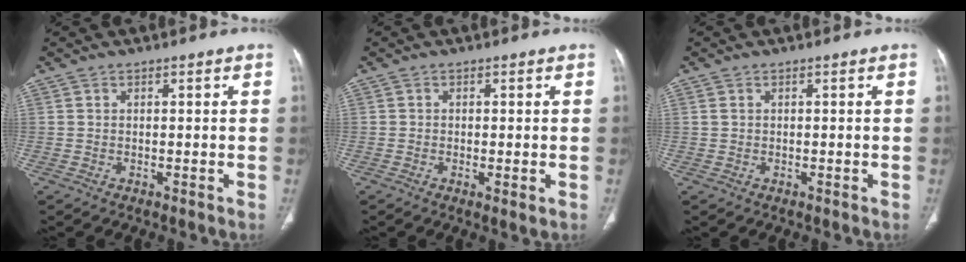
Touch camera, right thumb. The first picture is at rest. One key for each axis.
{"total": 1.8, "fx": -0.4, "fy": 0.4, "fz": 1.7, "tx": -0.037, "ty": -0.008, "tz": -0.009}
{"total": 0.8, "fx": 0.3, "fy": 0.6, "fz": 0.4, "tx": -0.009, "ty": 0.006, "tz": 0.009}